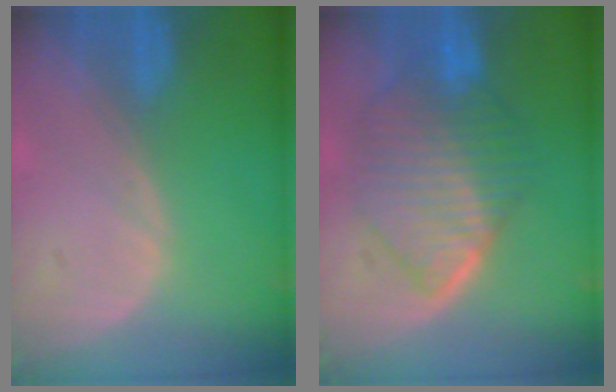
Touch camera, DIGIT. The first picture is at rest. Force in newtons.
{"total": 9.5, "press": 9.5, "slide": 0.7}